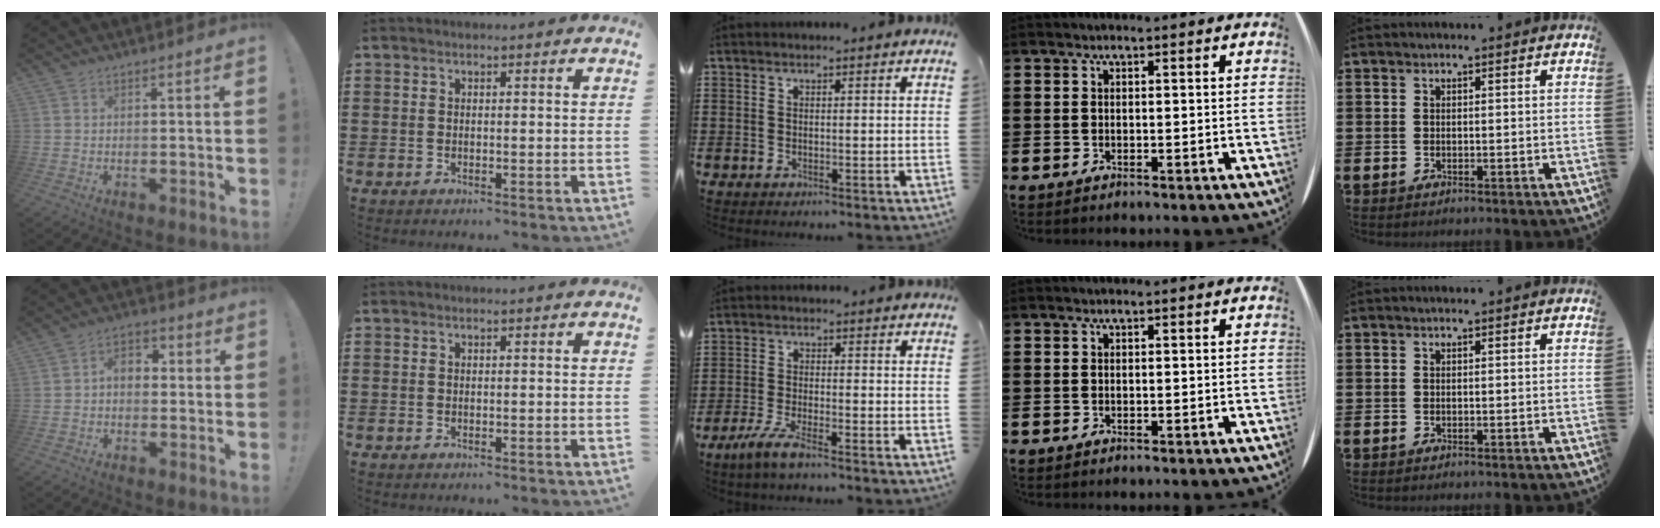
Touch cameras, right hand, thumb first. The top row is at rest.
{"thumb": {"total": 4.7, "force": [-0.1, 3.4, 3.3], "torque": [-0.055, 0.008, -0.003]}, "middle": {"total": 4.2, "force": [-3.0, 0.1, 3.0], "torque": [-0.078, -0.016, -0.059]}}